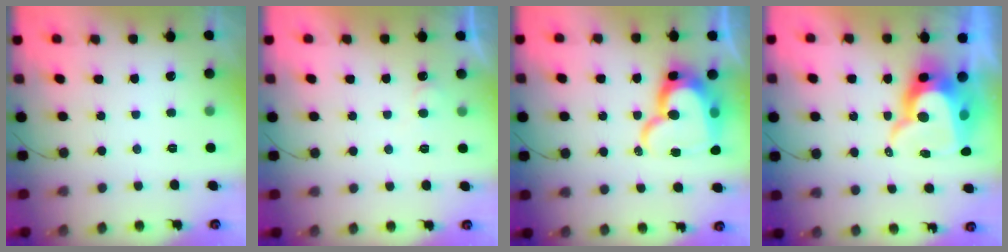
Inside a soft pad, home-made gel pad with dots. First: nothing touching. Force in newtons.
{"total": 3.8, "press": 3.8, "slide": 0.4}
{"total": 17.0, "press": 17.0, "slide": 1.5}
{"total": 15.4, "press": 15.3, "slide": 1.4}